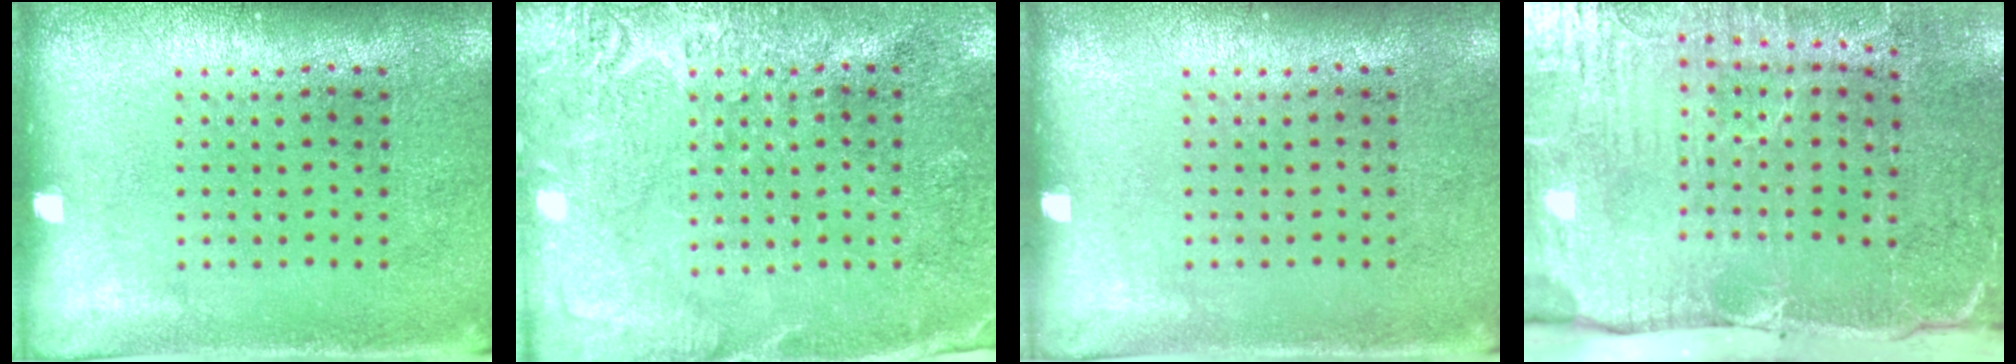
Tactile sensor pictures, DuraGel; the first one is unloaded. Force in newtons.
{"total": 2.8, "press": 2.8, "slide": 0.3}
{"total": 0.0}
{"total": 5.4, "press": 4.6, "slide": 2.9}